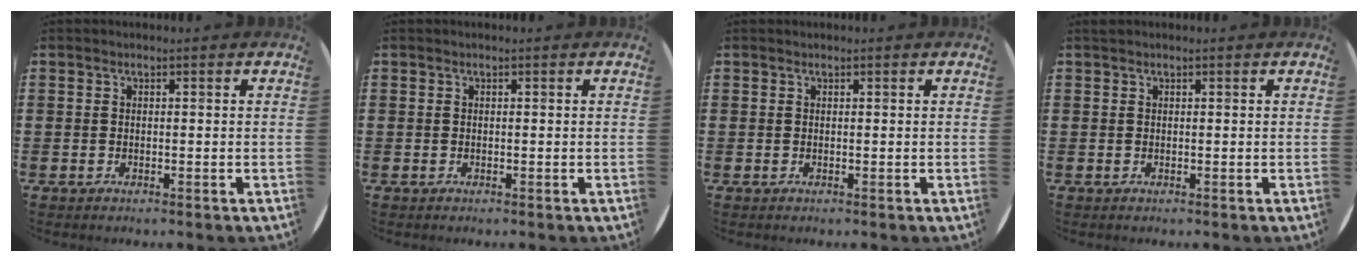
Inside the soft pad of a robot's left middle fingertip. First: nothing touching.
{"total": 0.0}
{"total": 0.0}
{"total": 0.0}